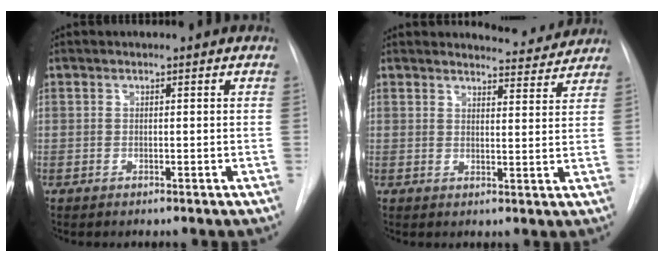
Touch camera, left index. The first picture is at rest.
{"total": 6.5, "force": [6.4, 1.1, 0.2], "torque": [0.002, -0.012, 0.070]}